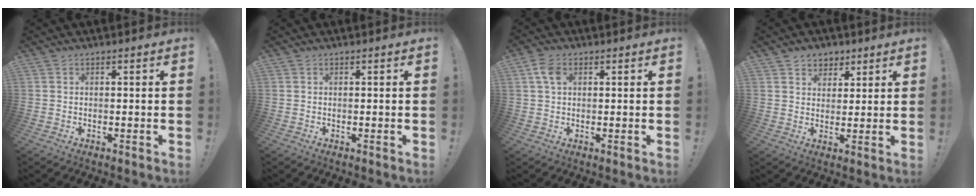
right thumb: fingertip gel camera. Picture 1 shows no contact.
{"total": 0.0}
{"total": 5.0, "force": [1.6, 3.0, 3.6], "torque": [-0.069, 0.006, 0.033]}
{"total": 6.4, "force": [3.8, 5.1, 0.6], "torque": [-0.003, -0.029, 0.075]}